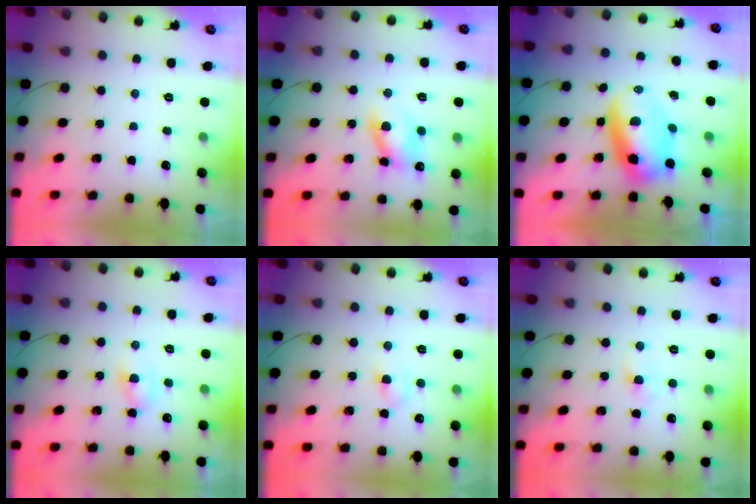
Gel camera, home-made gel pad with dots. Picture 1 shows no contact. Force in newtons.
{"total": 8.6, "press": 8.4, "slide": 1.5}
{"total": 8.6, "press": 8.2, "slide": 2.5}
{"total": 3.4, "press": 3.2, "slide": 1.0}
{"total": 2.8, "press": 2.6, "slide": 1.0}
{"total": 2.7, "press": 2.4, "slide": 1.2}